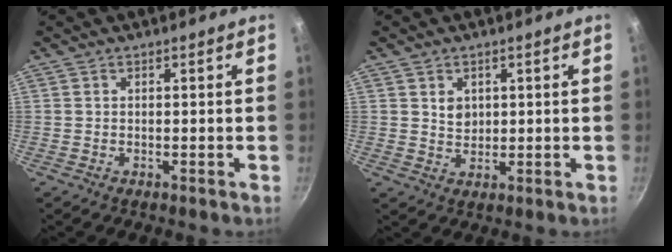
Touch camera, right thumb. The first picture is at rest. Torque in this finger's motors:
{"motor_torque": [-0.06, -0.12, 0.08, -0.05, -0.02]}